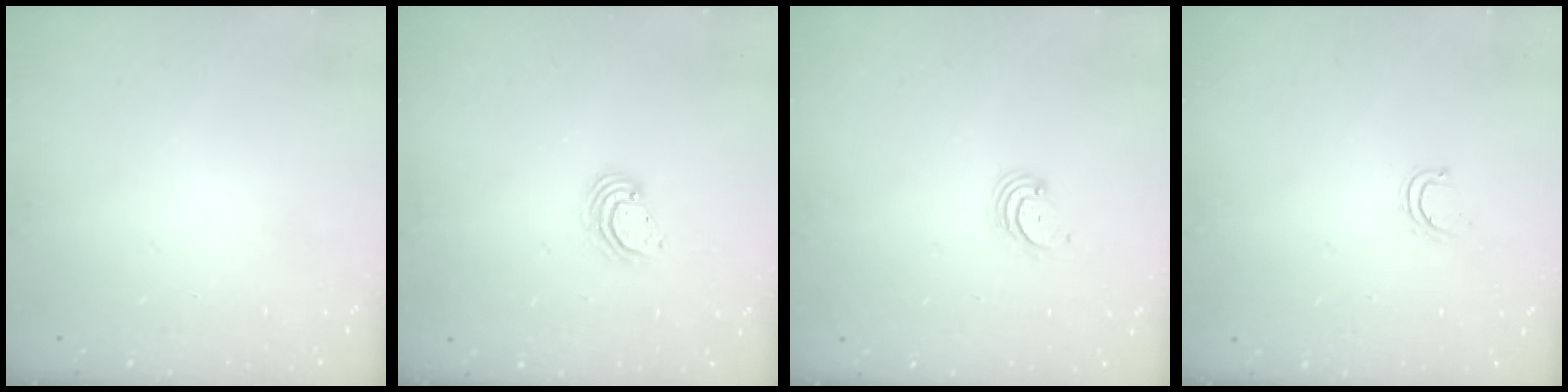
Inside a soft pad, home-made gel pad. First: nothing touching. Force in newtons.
{"total": 3.5, "press": 3.5, "slide": 0.2}
{"total": 2.7, "press": 2.7, "slide": 0.3}
{"total": 4.0, "press": 3.9, "slide": 0.4}